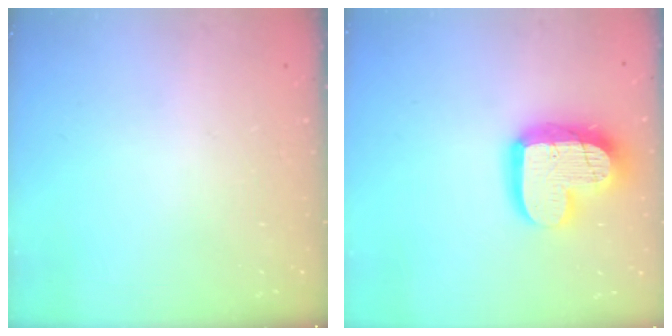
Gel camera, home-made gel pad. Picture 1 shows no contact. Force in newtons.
{"total": 16.9, "press": 16.9, "slide": 1.3}